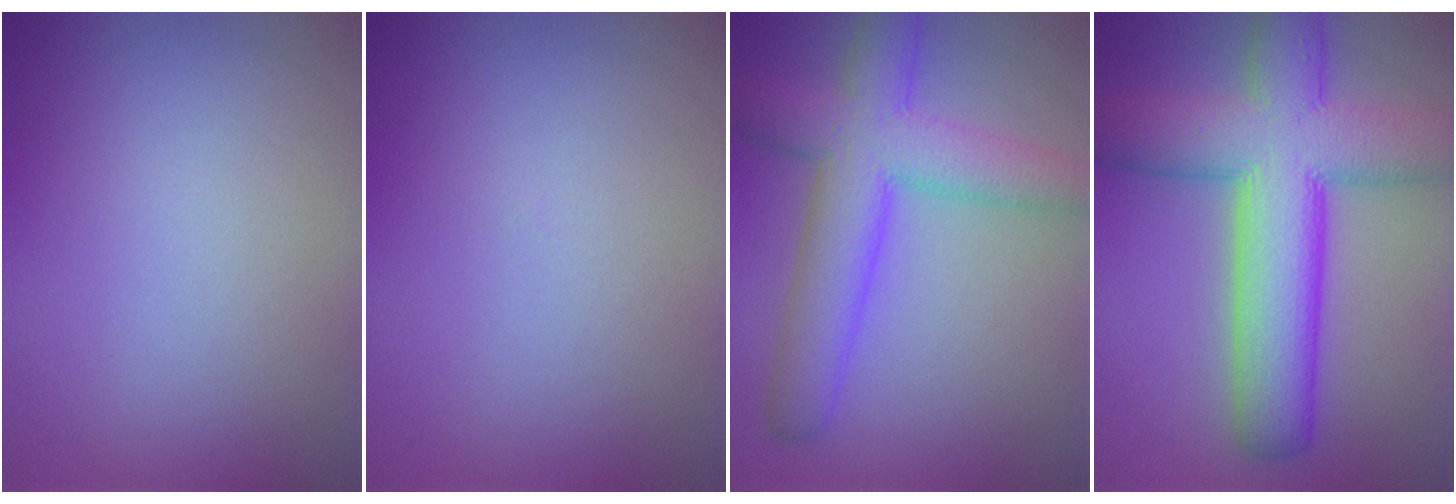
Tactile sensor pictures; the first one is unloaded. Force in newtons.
{"total": 0.0}
{"total": 7.9, "press": 7.9, "slide": 0.2}
{"total": 11.6, "press": 11.6, "slide": 0.6}